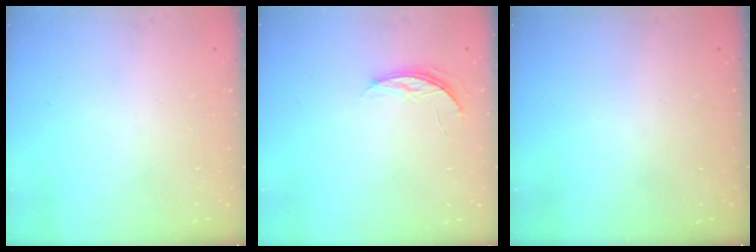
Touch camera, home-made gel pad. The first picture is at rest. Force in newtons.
{"total": 3.9, "press": 3.9, "slide": 0.4}
{"total": 0.0}